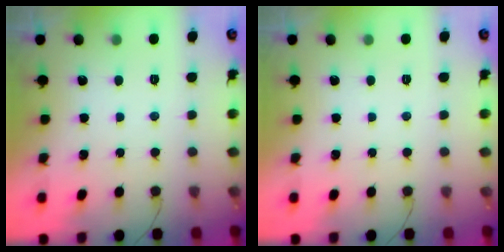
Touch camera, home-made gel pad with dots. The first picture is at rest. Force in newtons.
{"total": 0.0}